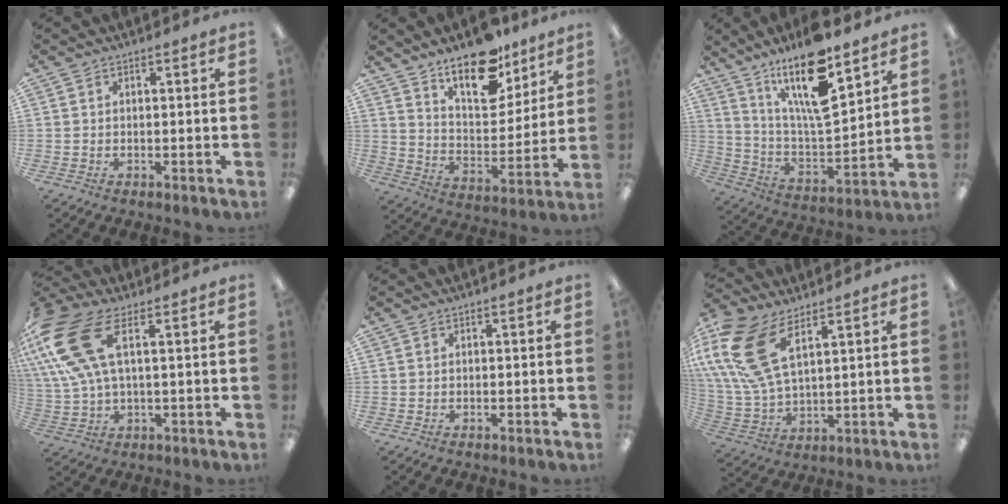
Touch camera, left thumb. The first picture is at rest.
{"total": 15.6, "force": [11.8, 6.4, 7.9], "torque": [-0.125, -0.074, 0.208]}
{"total": 19.4, "force": [13.1, 5.6, 13.2], "torque": [-0.231, -0.076, 0.218]}
{"total": 17.5, "force": [6.8, 7.4, 14.3], "torque": [-0.312, -0.017, 0.122]}
{"total": 0.0}
{"total": 17.5, "force": [9.0, 7.7, 12.8], "torque": [-0.297, -0.036, 0.158]}